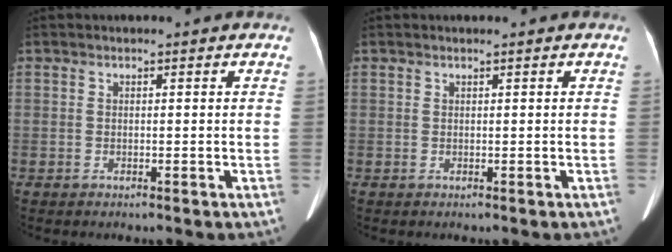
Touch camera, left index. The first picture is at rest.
{"total": 0.0}